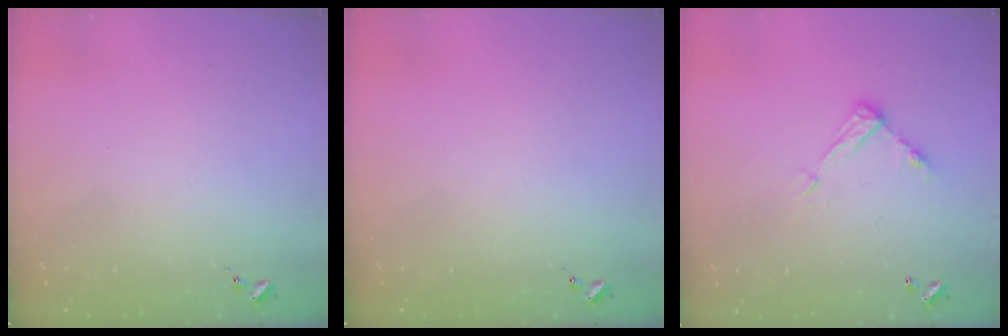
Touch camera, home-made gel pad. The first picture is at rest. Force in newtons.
{"total": 0.0}
{"total": 9.2, "press": 9.2, "slide": 0.1}